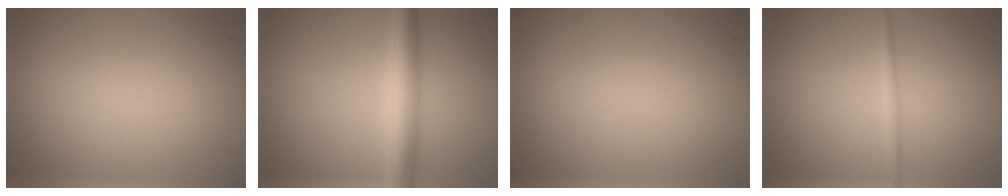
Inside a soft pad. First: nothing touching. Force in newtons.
{"total": 4.9, "press": 4.9, "slide": 0.1}
{"total": 0.0}
{"total": 1.0, "press": 1.0, "slide": 0.0}